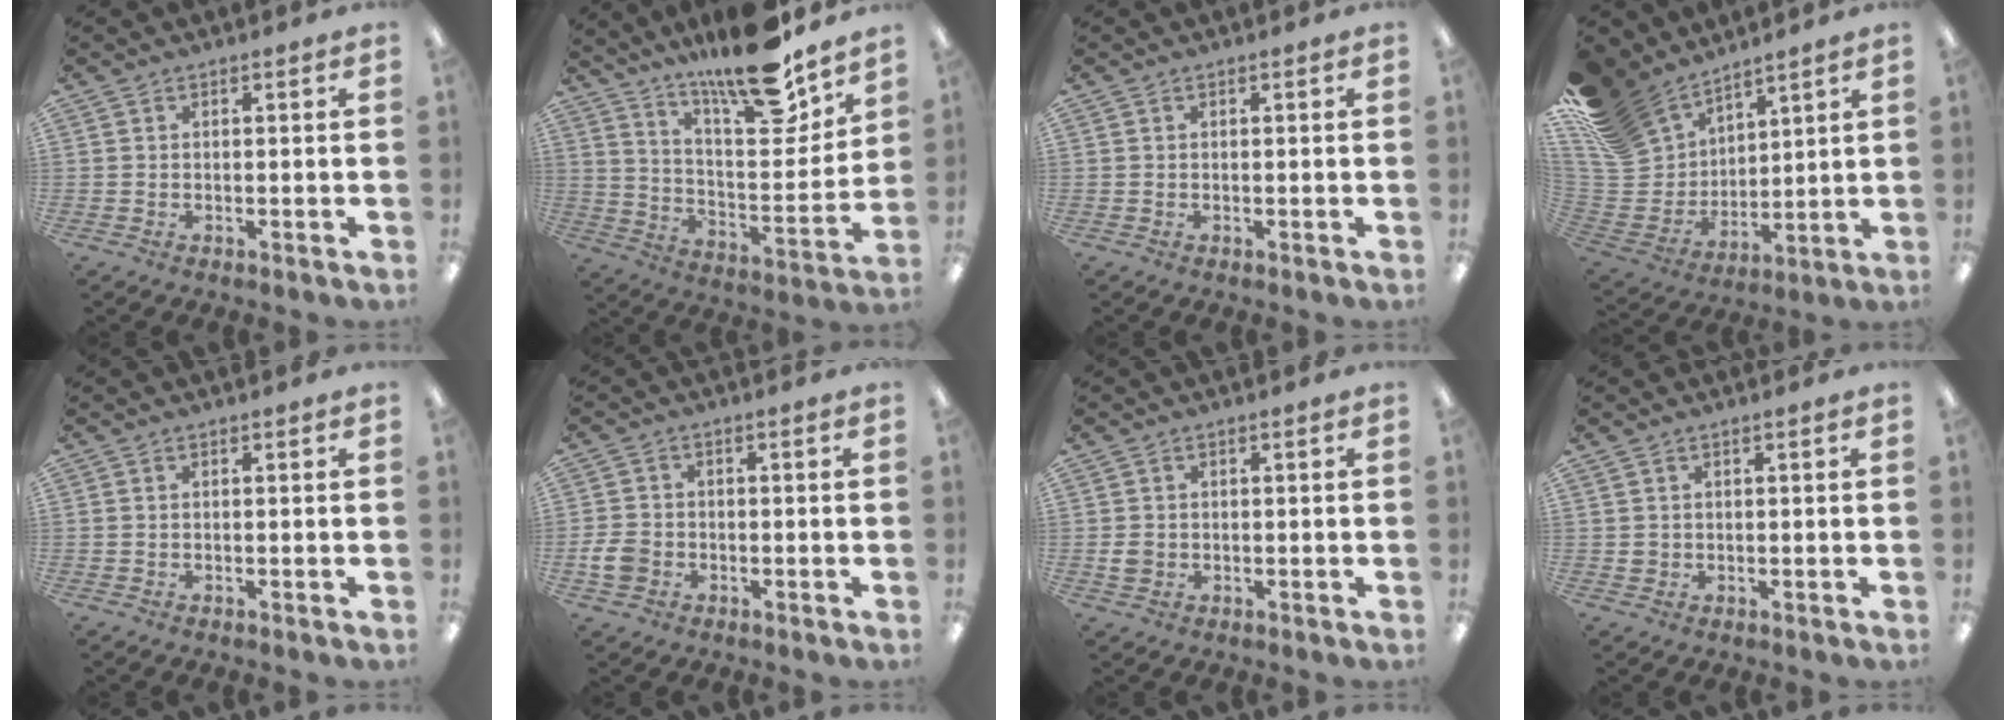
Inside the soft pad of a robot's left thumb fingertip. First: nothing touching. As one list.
[{"total": 19.5, "force": [16.1, 4.0, 10.3], "torque": [-0.171, -0.114, 0.267]}, {"total": 0.0}, {"total": 17.1, "force": [12.9, 9.8, 5.2], "torque": [-0.160, -0.079, 0.250]}, {"total": 0.0}, {"total": 4.9, "force": [-1.4, 4.0, 2.4], "torque": [-0.050, 0.008, -0.026]}, {"total": 2.5, "force": [0.0, 2.2, 1.3], "torque": [-0.032, 0.003, -0.002]}, {"total": 1.6, "force": [0.6, 1.4, 0.6], "torque": [-0.014, 0.002, 0.010]}]